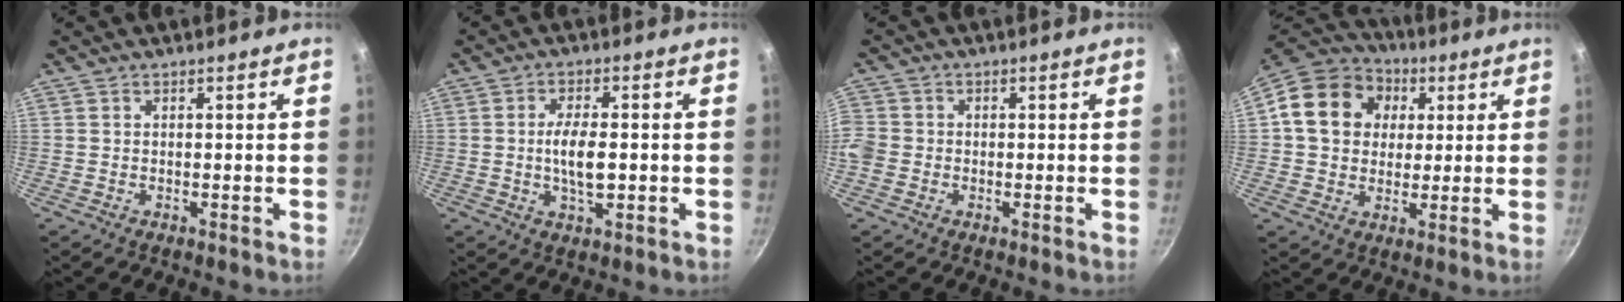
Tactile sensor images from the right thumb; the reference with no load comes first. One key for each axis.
{"total": 6.7, "fx": -0.5, "fy": 2.7, "fz": 6.1, "tx": -0.109, "ty": 0.005, "tz": -0.011}
{"total": 5.1, "fx": -1.4, "fy": 4.4, "fz": 2.1, "tx": -0.043, "ty": 0.009, "tz": -0.037}
{"total": 16.3, "fx": 3.7, "fy": 13.4, "fz": 8.4, "tx": -0.134, "ty": 0.020, "tz": 0.050}